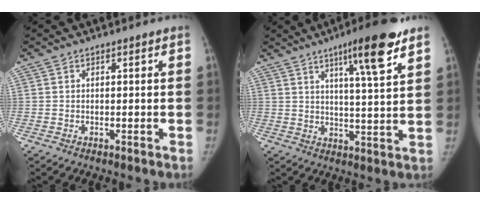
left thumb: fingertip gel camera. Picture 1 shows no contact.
{"total": 12.5, "force": [7.3, 1.5, 10.1], "torque": [-0.145, -0.035, 0.108]}